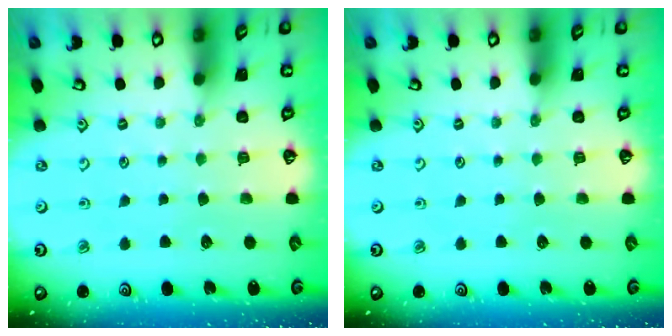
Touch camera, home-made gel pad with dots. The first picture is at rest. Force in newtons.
{"total": 0.0}